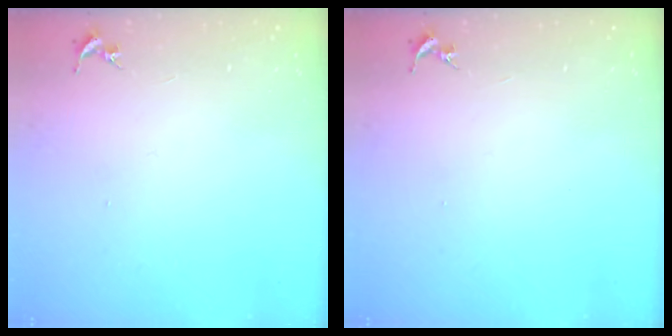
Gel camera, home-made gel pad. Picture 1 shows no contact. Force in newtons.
{"total": 0.0}